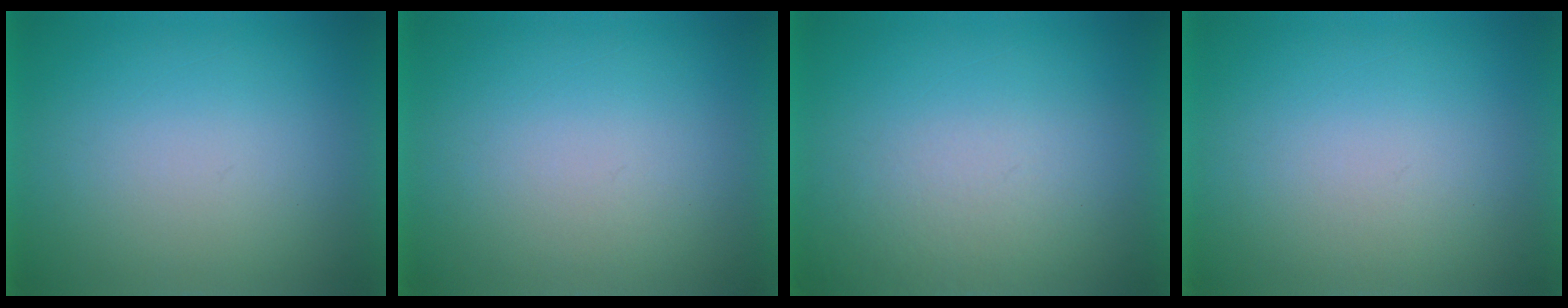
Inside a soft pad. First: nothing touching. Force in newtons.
{"total": 1.0}
{"total": 3.3}
{"total": 1.1}